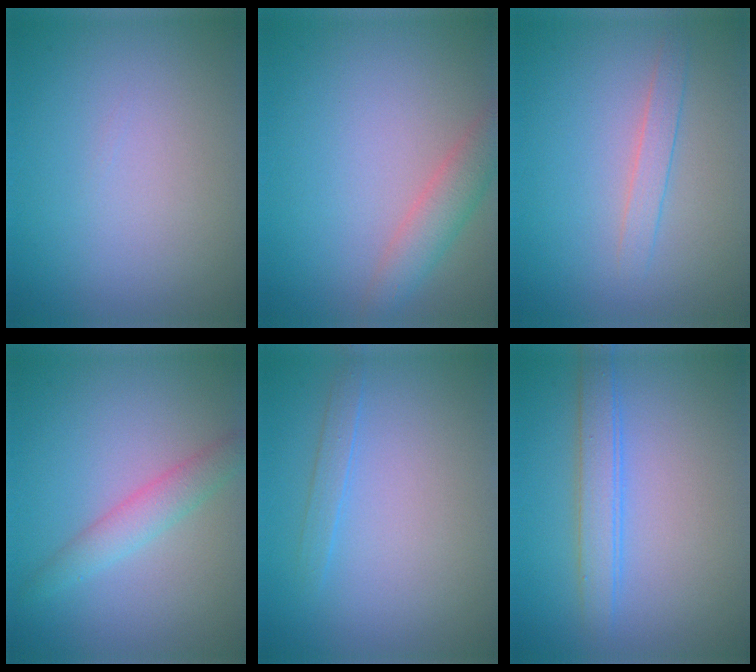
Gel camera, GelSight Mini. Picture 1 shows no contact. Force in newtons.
{"total": 2.9, "press": 2.9, "slide": 0.1}
{"total": 1.6, "press": 1.6, "slide": 0.1}
{"total": 2.9, "press": 2.9, "slide": 0.1}
{"total": 1.1, "press": 1.1, "slide": 0.1}
{"total": 2.6, "press": 2.6, "slide": 0.1}